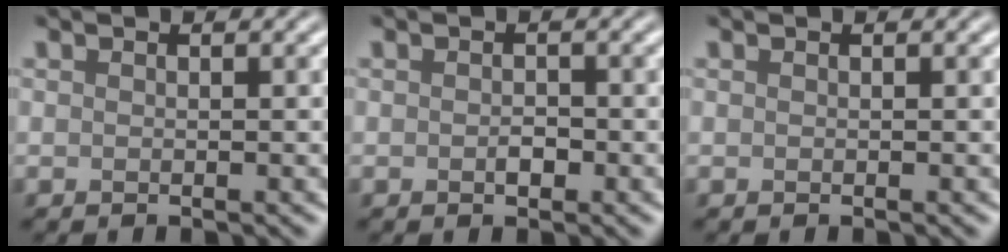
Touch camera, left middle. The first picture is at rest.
{"total": 1.0, "force": [-0.3, 0.6, 0.8], "torque": [-0.014, 0.000, -0.004]}
{"total": 0.0}